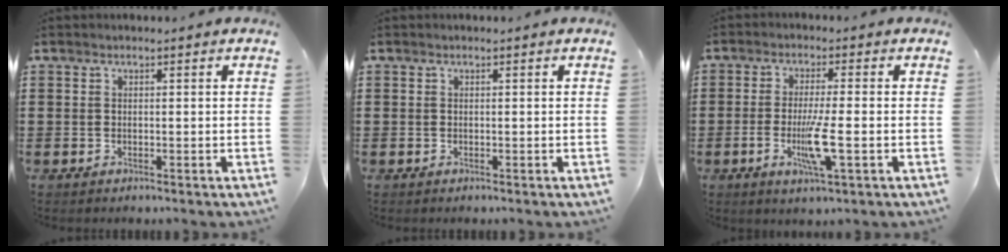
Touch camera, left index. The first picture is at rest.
{"total": 0.0}
{"total": 6.7, "force": [-1.9, 0.5, 6.4], "torque": [-0.126, -0.016, -0.038]}